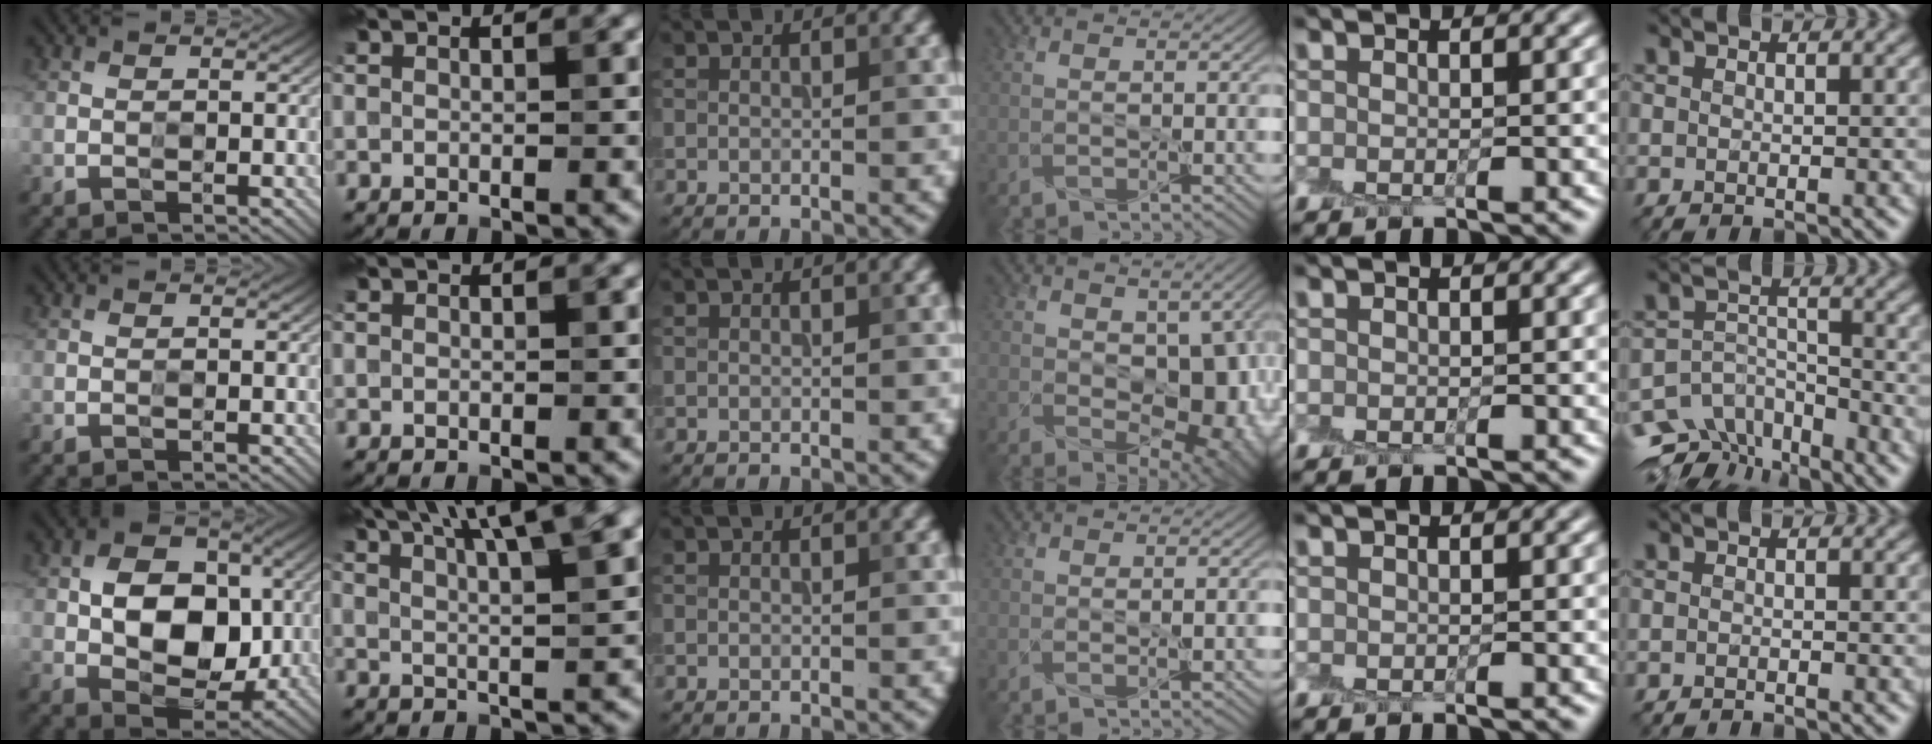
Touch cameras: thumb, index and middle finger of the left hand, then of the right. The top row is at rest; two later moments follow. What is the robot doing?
{"motion": "peel", "object": "cling film"}